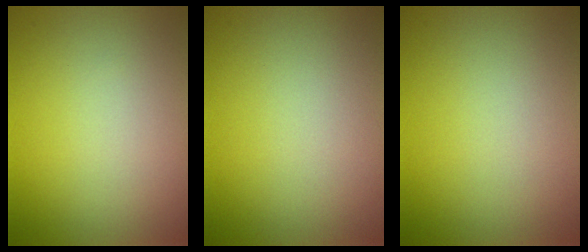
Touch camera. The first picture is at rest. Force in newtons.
{"total": 0.0}
{"total": 0.0}